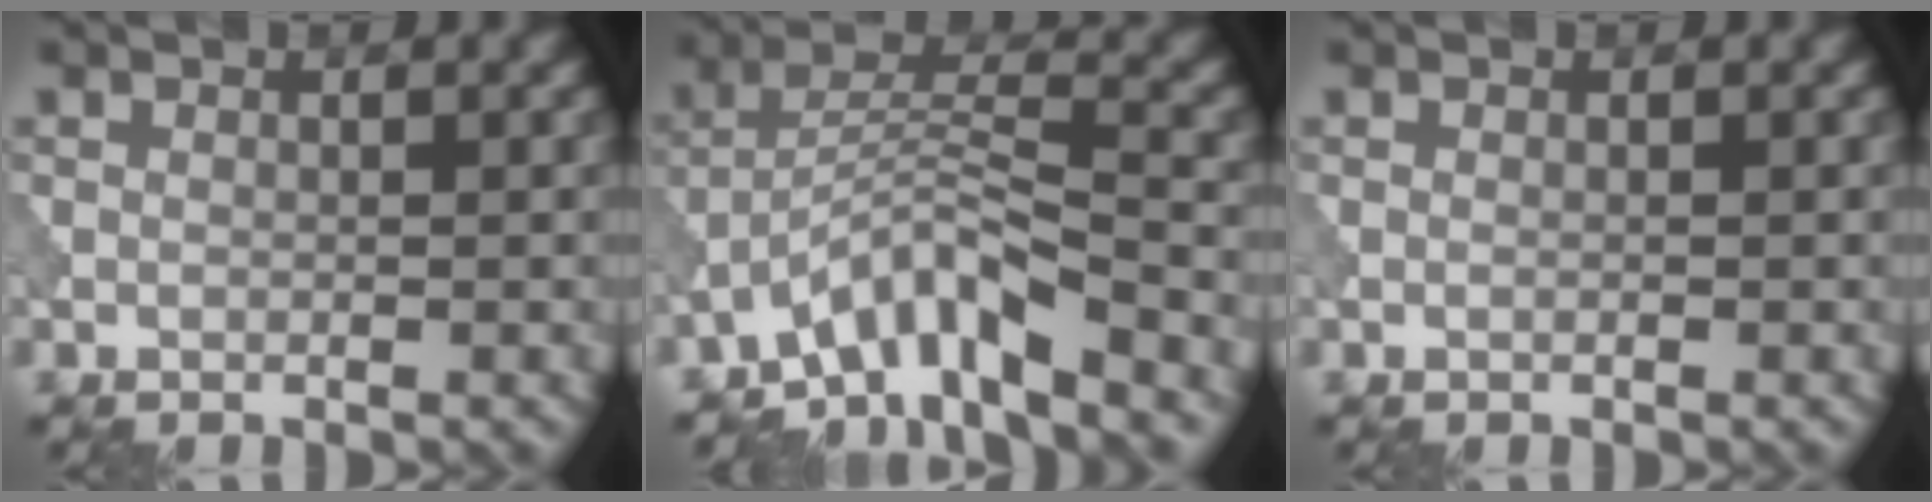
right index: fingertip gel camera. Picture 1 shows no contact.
{"total": 6.5, "force": [-5.1, 1.1, 3.9], "torque": [-0.064, 0.011, -0.101]}
{"total": 0.0}